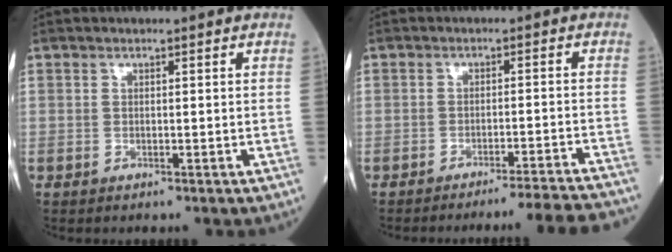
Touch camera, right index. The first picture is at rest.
{"total": 11.5, "force": [-11.0, -2.2, 2.6], "torque": [-0.002, -0.019, -0.141]}